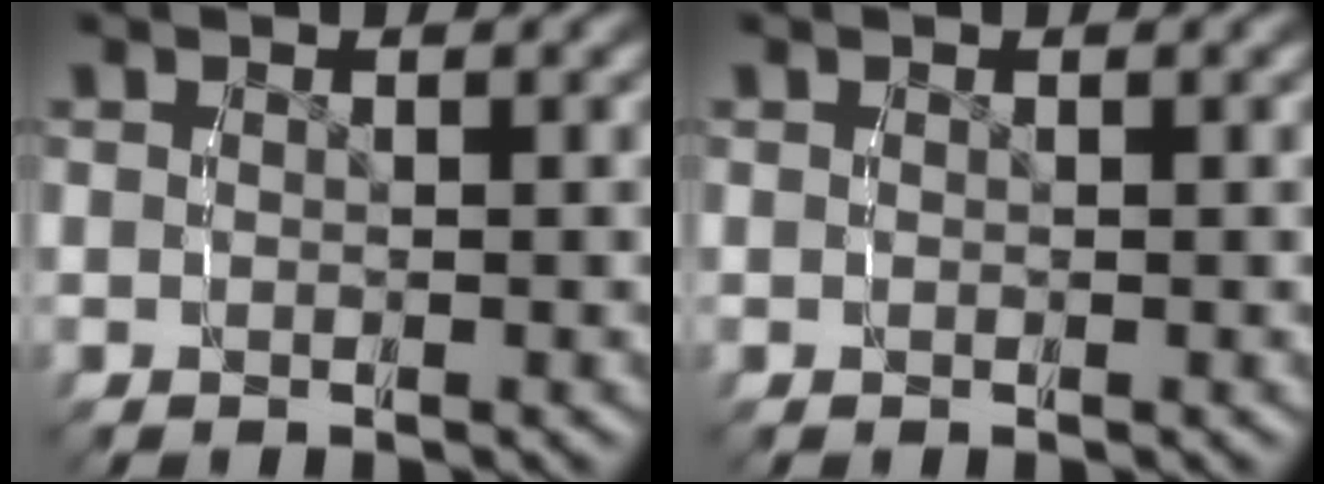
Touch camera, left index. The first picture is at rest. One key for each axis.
{"total": 0.0}